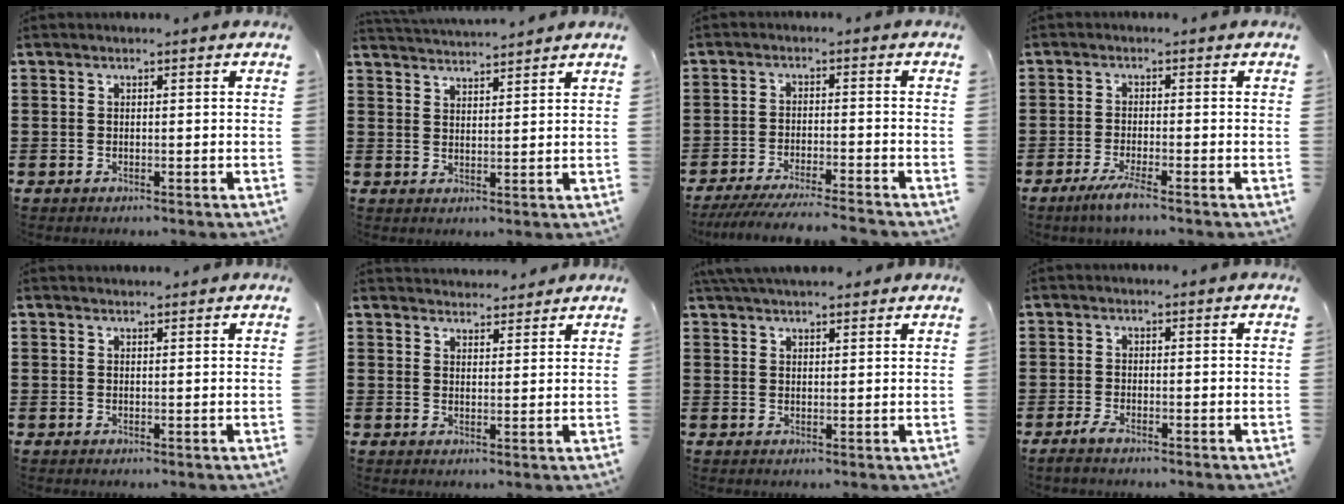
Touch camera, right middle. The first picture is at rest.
{"total": 3.1, "force": [3.1, -0.4, -0.3], "torque": [-0.004, -0.012, 0.057]}
{"total": 4.8, "force": [-4.5, -0.1, 1.7], "torque": [-0.040, -0.014, -0.091]}
{"total": 3.3, "force": [-2.2, 0.1, 2.4], "torque": [-0.054, -0.009, -0.041]}
{"total": 0.9, "force": [0.9, 0.0, 0.0], "torque": [-0.002, 0.000, 0.018]}
{"total": 3.1, "force": [3.1, 0.3, -0.4], "torque": [-0.001, -0.007, 0.059]}
{"total": 2.9, "force": [2.8, 0.4, 0.7], "torque": [-0.021, 0.001, 0.054]}
{"total": 1.3, "force": [-0.9, 0.2, 0.9], "torque": [-0.024, -0.005, -0.019]}